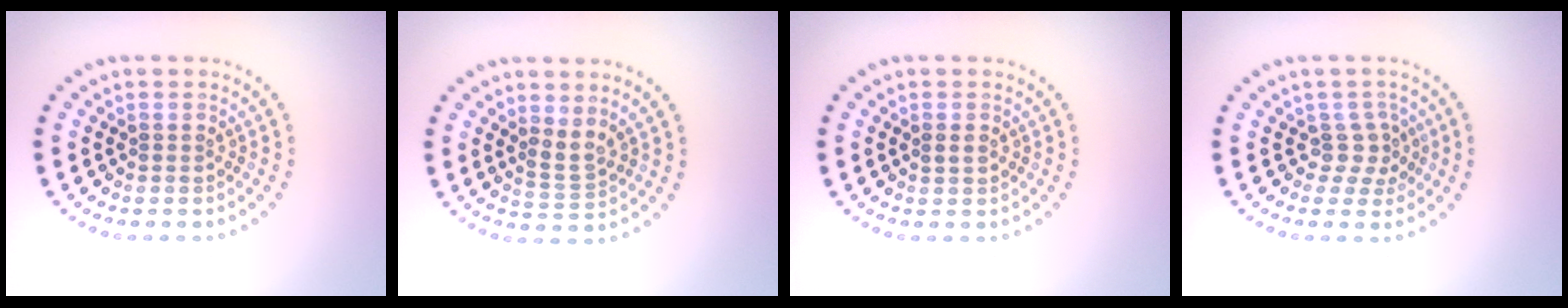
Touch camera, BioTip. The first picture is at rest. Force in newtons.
{"total": 1.9, "press": 1.4, "slide": 1.3}
{"total": 0.8, "press": 0.8, "slide": 0.1}
{"total": 2.1, "press": 1.5, "slide": 1.5}